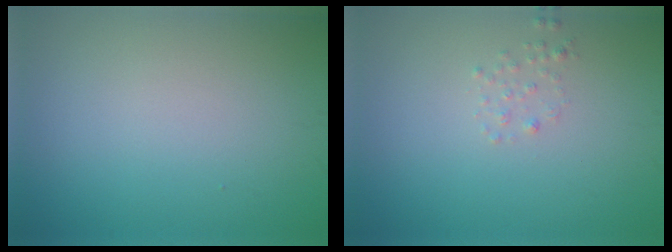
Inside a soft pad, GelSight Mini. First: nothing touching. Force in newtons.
{"total": 0.8, "press": 0.8, "slide": 0.1}